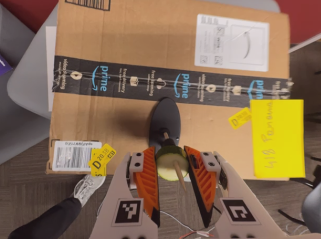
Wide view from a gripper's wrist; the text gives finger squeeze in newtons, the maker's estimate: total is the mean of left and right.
{"total": 12.6, "left": 12.6, "right": 12.5}